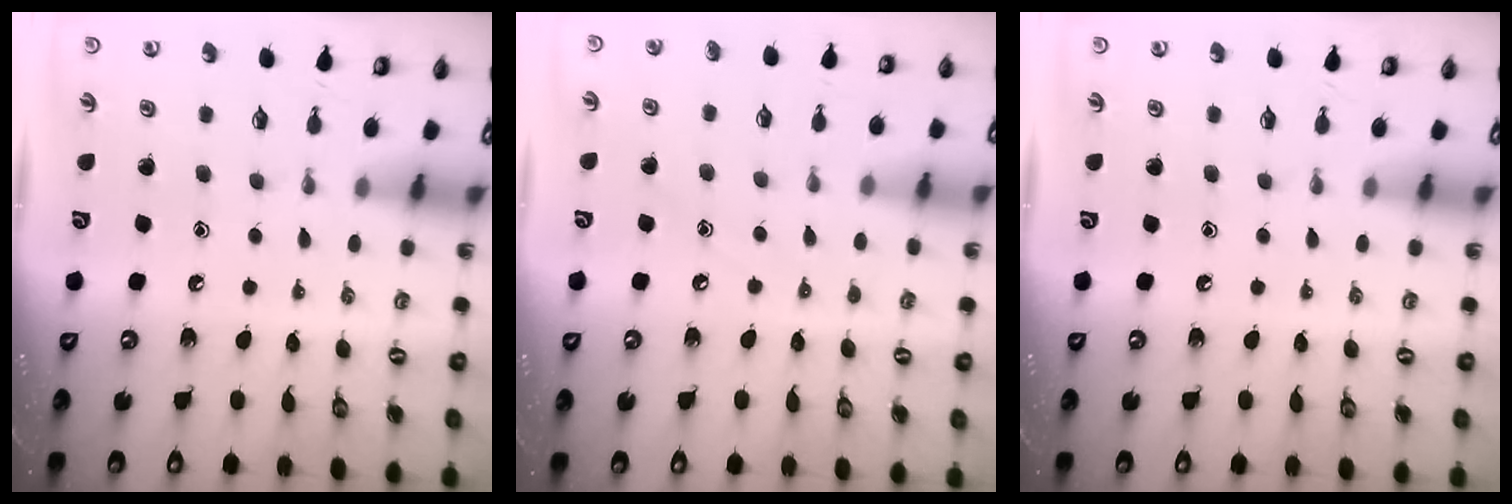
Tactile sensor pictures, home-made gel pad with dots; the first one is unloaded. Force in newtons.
{"total": 5.9, "press": 5.9, "slide": 0.5}
{"total": 0.0}